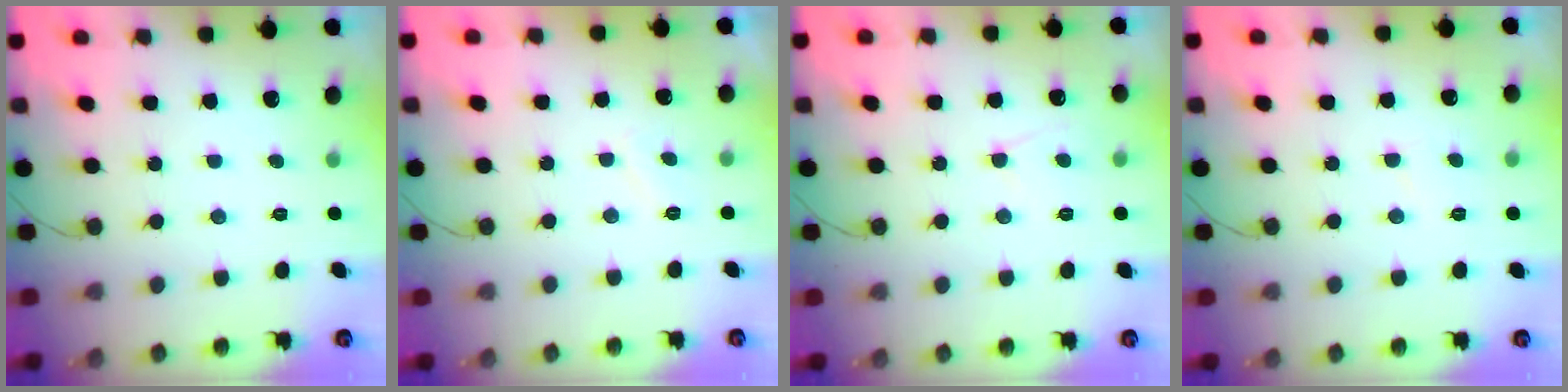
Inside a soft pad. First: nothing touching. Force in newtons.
{"total": 1.7, "press": 1.5, "slide": 0.8}
{"total": 3.8, "press": 3.8, "slide": 0.5}
{"total": 3.2, "press": 3.2, "slide": 0.5}